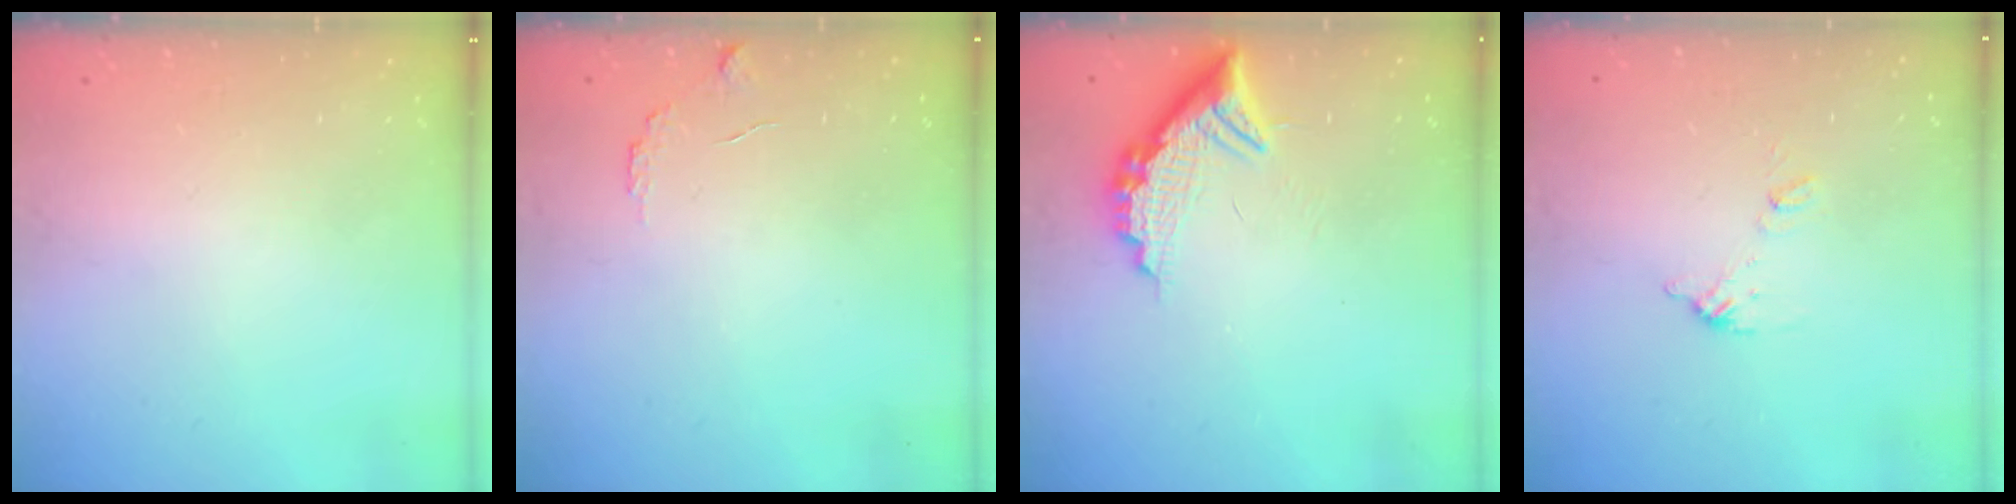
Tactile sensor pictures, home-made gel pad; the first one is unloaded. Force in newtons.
{"total": 5.6, "press": 5.6, "slide": 0.2}
{"total": 11.8, "press": 11.8, "slide": 0.7}
{"total": 5.8, "press": 5.8, "slide": 0.2}